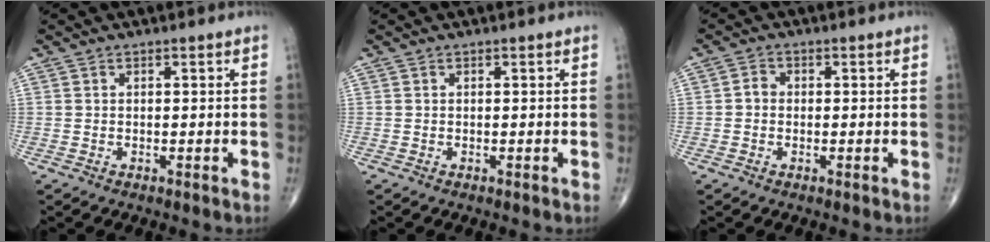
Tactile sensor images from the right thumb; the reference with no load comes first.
{"total": 0.0}
{"total": 1.9, "force": [-0.2, 1.7, 1.0], "torque": [-0.008, 0.007, -0.009]}